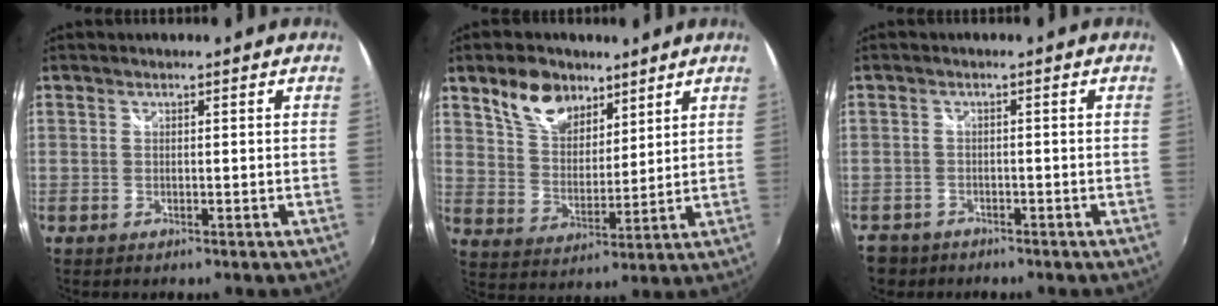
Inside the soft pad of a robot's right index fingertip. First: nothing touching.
{"total": 10.3, "force": [6.9, 5.9, 4.9], "torque": [-0.089, 0.017, 0.132]}
{"total": 4.4, "force": [-3.0, 3.2, 0.5], "torque": [-0.025, 0.004, -0.054]}